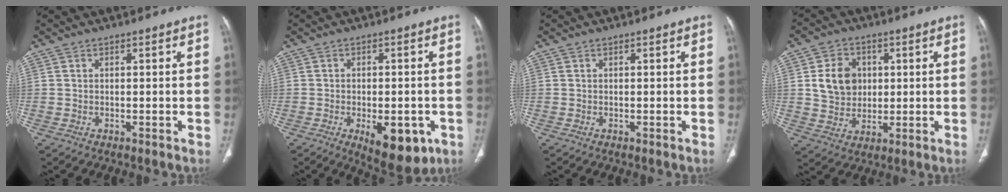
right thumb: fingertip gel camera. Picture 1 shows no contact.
{"total": 10.8, "force": [-4.1, 5.2, 8.5], "torque": [-0.095, 0.002, -0.045]}
{"total": 0.0}
{"total": 9.5, "force": [1.8, 7.8, 5.0], "torque": [-0.057, -0.004, 0.038]}